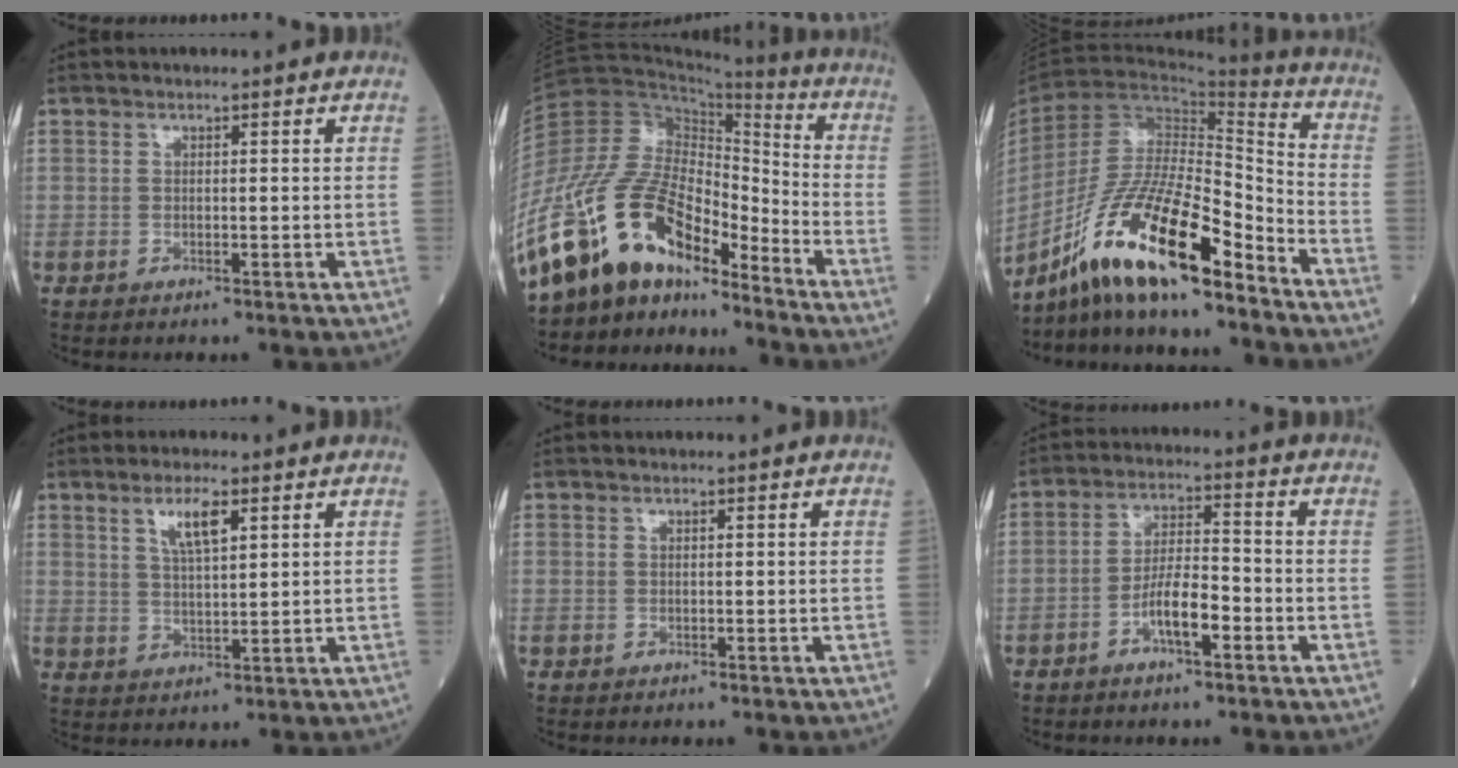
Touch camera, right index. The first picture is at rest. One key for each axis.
{"total": 18.8, "fx": -14.7, "fy": 7.0, "fz": 9.5, "tx": -0.198, "ty": 0.045, "tz": -0.270}
{"total": 17.5, "fx": -12.5, "fy": 2.5, "fz": 12.0, "tx": -0.226, "ty": -0.003, "tz": -0.228}
{"total": 4.9, "fx": 2.6, "fy": 1.0, "fz": 4.1, "tx": -0.079, "ty": 0.003, "tz": 0.050}
{"total": 0.0}
{"total": 6.4, "fx": -3.0, "fy": 1.5, "fz": 5.5, "tx": -0.106, "ty": 0.009, "tz": -0.056}